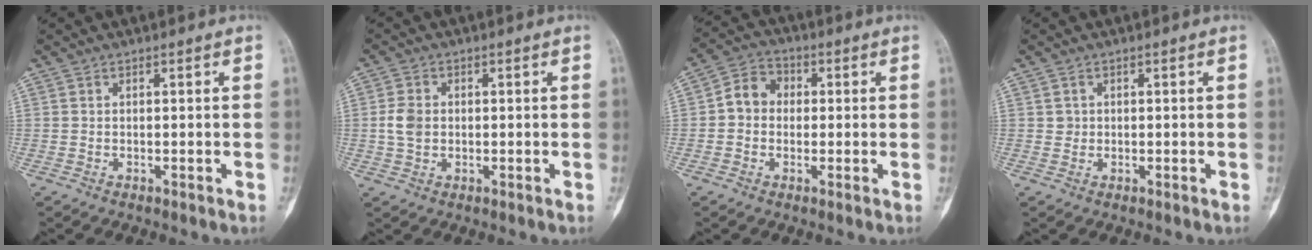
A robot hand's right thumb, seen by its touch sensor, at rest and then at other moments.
{"total": 4.0, "force": [0.0, 3.0, 2.6], "torque": [-0.051, 0.005, 0.000]}
{"total": 6.2, "force": [0.0, 5.3, 3.1], "torque": [-0.033, 0.020, -0.013]}
{"total": 1.1, "force": [0.2, 1.0, 0.1], "torque": [0.008, 0.002, 0.003]}